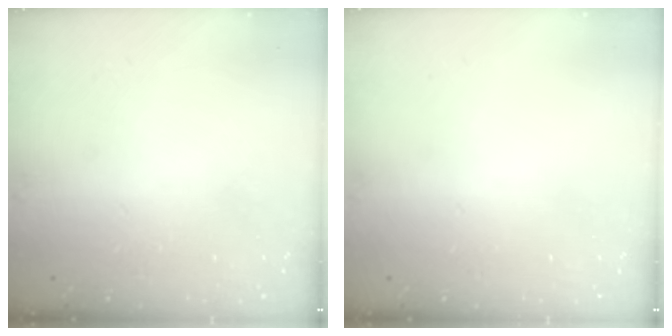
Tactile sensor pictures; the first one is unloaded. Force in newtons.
{"total": 0.0}